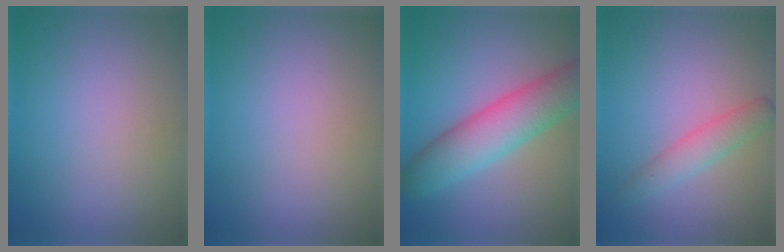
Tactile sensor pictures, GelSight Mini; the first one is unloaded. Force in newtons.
{"total": 0.0}
{"total": 6.9, "press": 6.9, "slide": 0.3}
{"total": 1.7, "press": 1.7, "slide": 0.1}